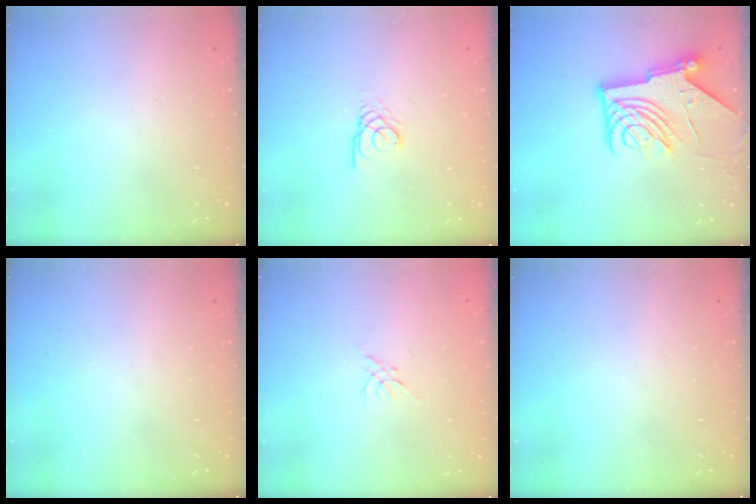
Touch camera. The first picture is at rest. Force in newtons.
{"total": 2.6, "press": 2.6, "slide": 0.1}
{"total": 13.9, "press": 13.8, "slide": 1.6}
{"total": 0.0}
{"total": 0.5, "press": 0.4, "slide": 0.3}
{"total": 0.0}